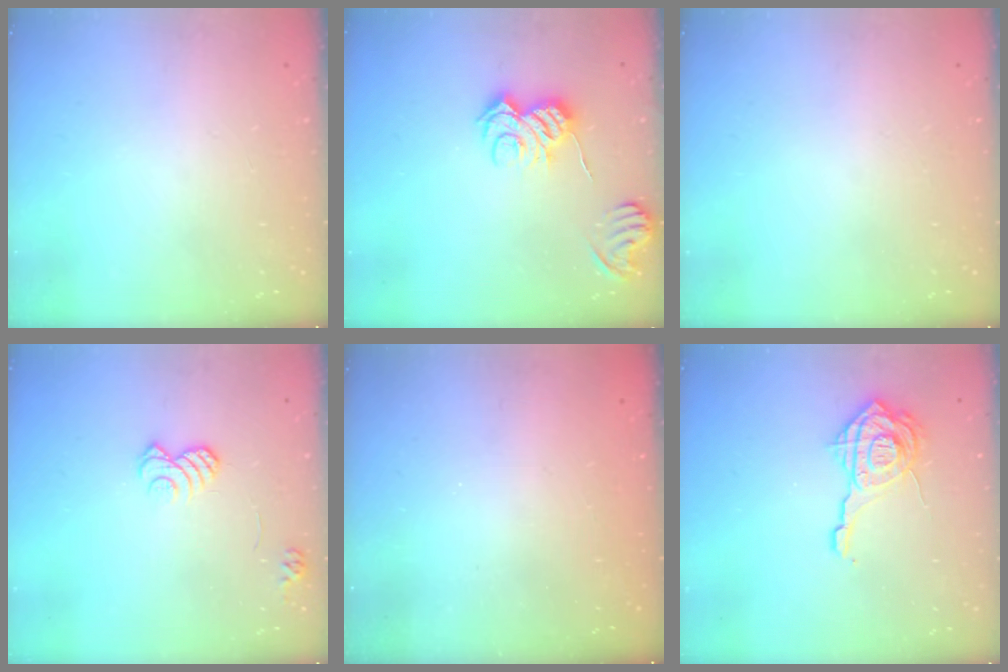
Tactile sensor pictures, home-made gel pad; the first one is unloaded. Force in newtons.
{"total": 9.1, "press": 9.1, "slide": 0.6}
{"total": 0.0}
{"total": 7.9, "press": 7.9, "slide": 0.4}
{"total": 2.6, "press": 2.5, "slide": 0.8}
{"total": 13.9, "press": 13.8, "slide": 1.5}